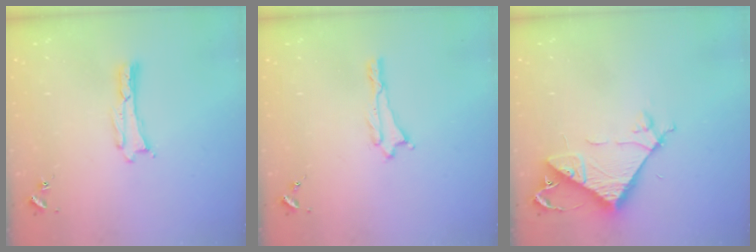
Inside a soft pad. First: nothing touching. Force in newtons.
{"total": 0.0}
{"total": 8.0, "press": 8.0, "slide": 0.7}